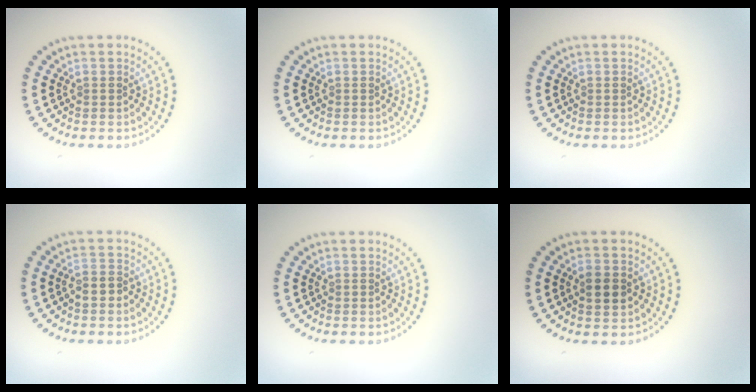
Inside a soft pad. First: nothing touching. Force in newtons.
{"total": 0.0}
{"total": 0.0}
{"total": 1.5, "press": 1.3, "slide": 0.7}
{"total": 0.0}
{"total": 2.3, "press": 2.3, "slide": 0.0}